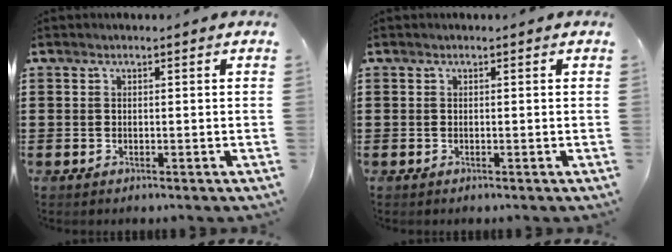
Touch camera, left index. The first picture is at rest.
{"total": 0.0}